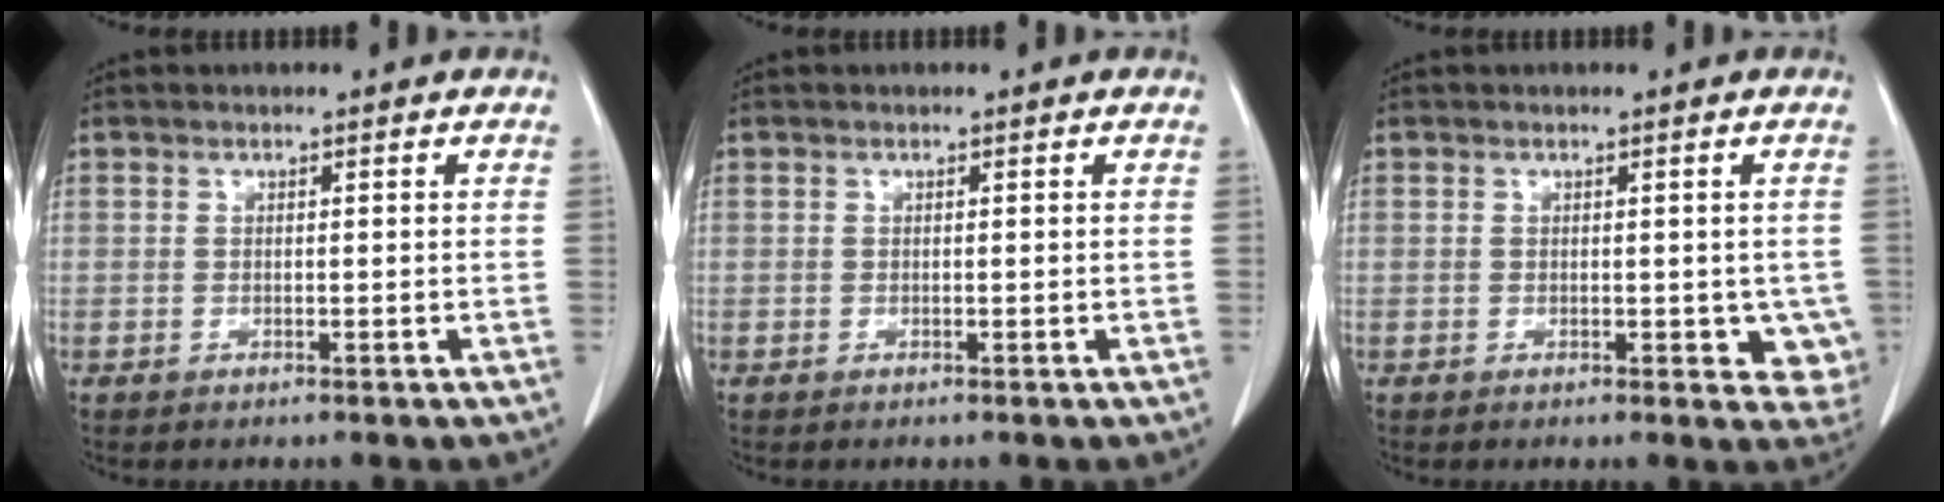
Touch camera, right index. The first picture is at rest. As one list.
[{"total": 0.0}, {"total": 5.1, "force": [-0.6, 2.7, 4.3], "torque": [-0.026, -0.006, -0.005]}]